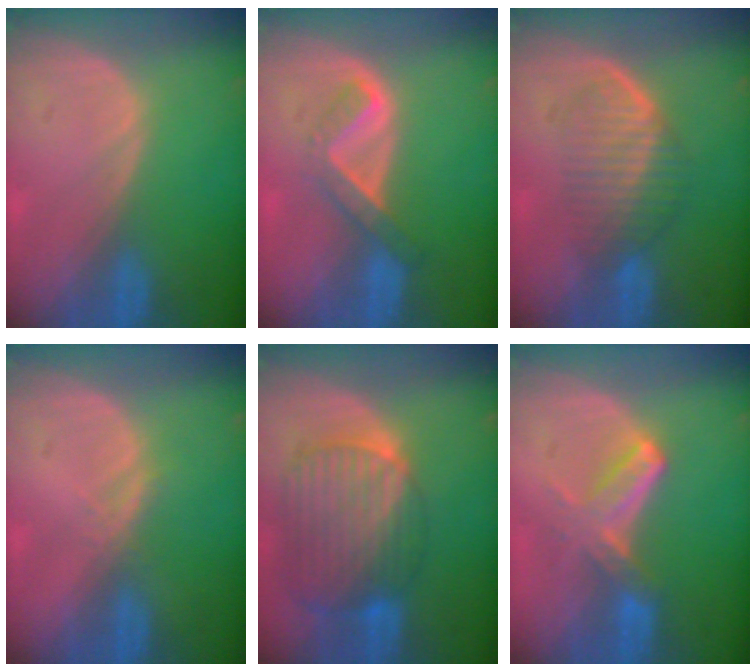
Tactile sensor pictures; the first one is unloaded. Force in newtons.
{"total": 5.2, "press": 4.5, "slide": 2.6}
{"total": 6.0, "press": 5.7, "slide": 1.6}
{"total": 1.5, "press": 1.3, "slide": 0.8}
{"total": 10.6, "press": 9.1, "slide": 5.4}
{"total": 5.7, "press": 5.5, "slide": 1.4}